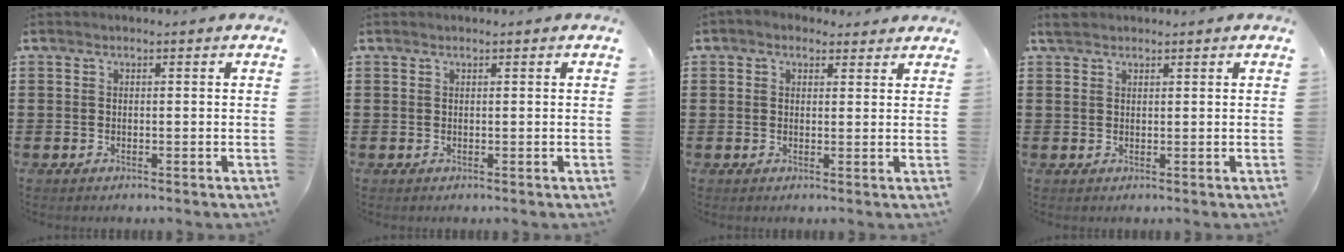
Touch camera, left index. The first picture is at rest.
{"total": 0.0}
{"total": 2.0, "force": [1.5, 1.2, 0.5], "torque": [-0.007, 0.005, 0.026]}
{"total": 1.7, "force": [1.5, 0.8, 0.5], "torque": [-0.014, 0.006, 0.028]}